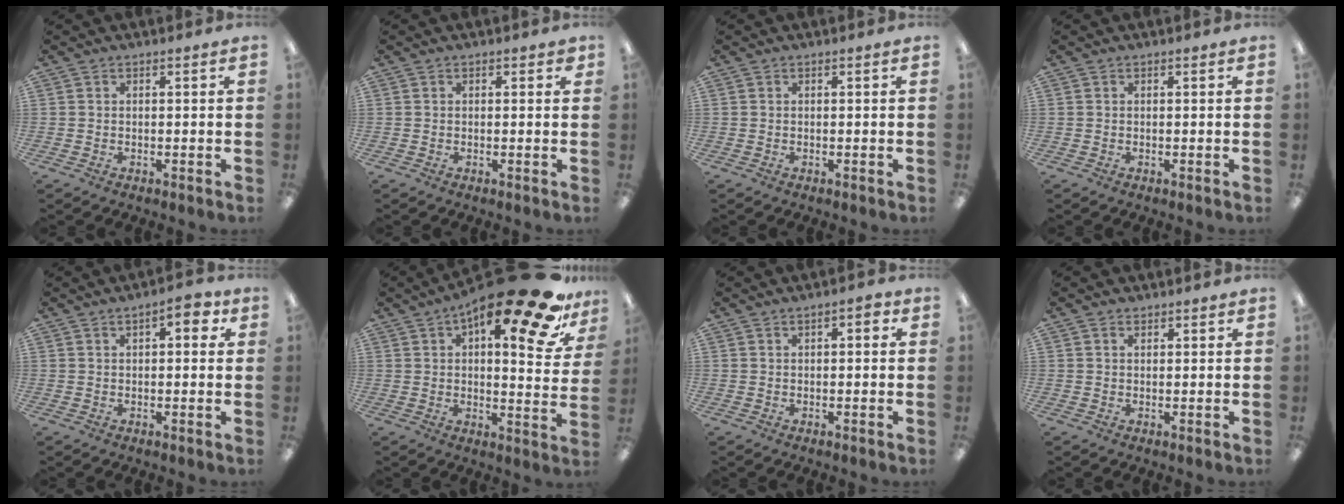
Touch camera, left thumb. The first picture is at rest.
{"total": 1.1, "force": [0.4, 0.7, 0.8], "torque": [0.000, -0.003, 0.004]}
{"total": 0.0}
{"total": 0.0}
{"total": 5.2, "force": [2.1, 2.1, 4.2], "torque": [-0.054, -0.004, 0.027]}
{"total": 20.8, "force": [12.8, 5.3, 15.5], "torque": [-0.214, -0.089, 0.198]}
{"total": 2.4, "force": [0.8, 1.1, 2.0], "torque": [-0.024, -0.001, 0.009]}
{"total": 1.2, "force": [0.8, 0.7, 0.5], "torque": [-0.011, 0.001, 0.015]}